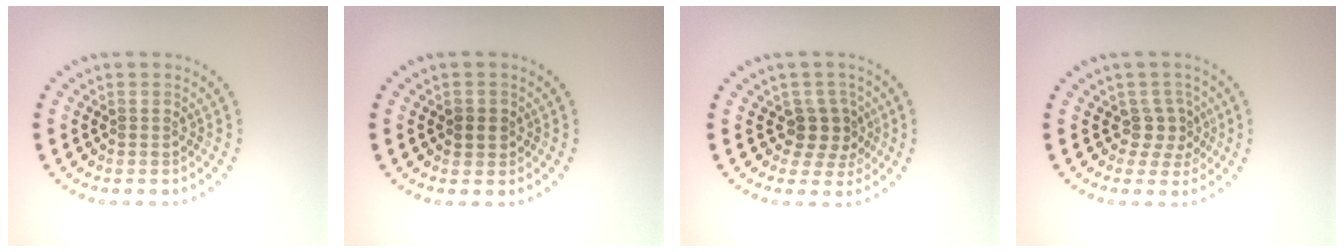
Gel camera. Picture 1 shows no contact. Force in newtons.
{"total": 1.5, "press": 1.4, "slide": 0.4}
{"total": 2.6, "press": 2.1, "slide": 1.6}
{"total": 2.2, "press": 1.7, "slide": 1.5}